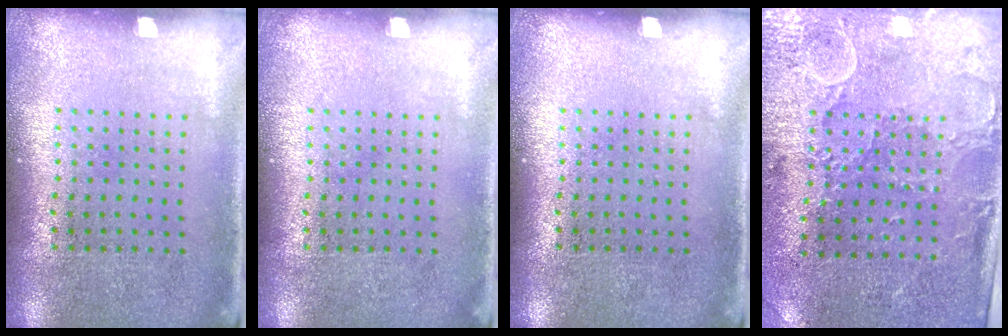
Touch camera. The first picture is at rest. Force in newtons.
{"total": 0.0}
{"total": 0.0}
{"total": 2.9, "press": 2.5, "slide": 1.5}